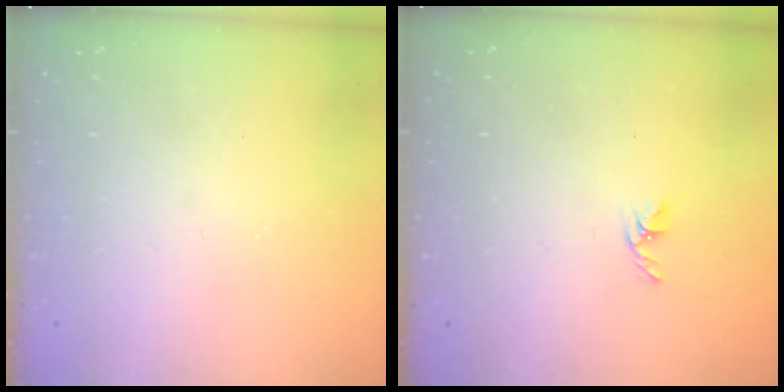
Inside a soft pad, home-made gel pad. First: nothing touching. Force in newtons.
{"total": 3.3, "press": 3.2, "slide": 0.5}